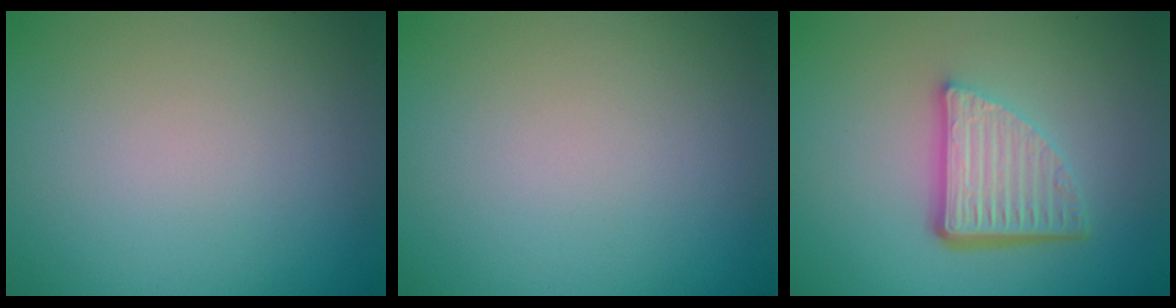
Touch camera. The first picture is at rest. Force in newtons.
{"total": 0.0}
{"total": 5.7, "press": 3.8, "slide": 4.2}